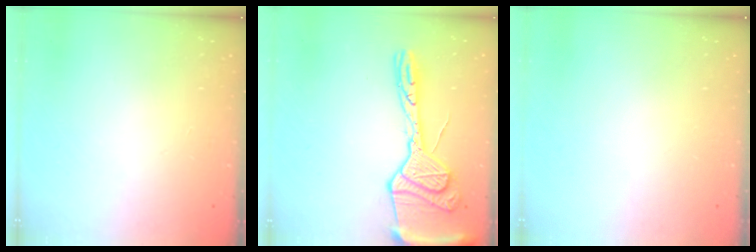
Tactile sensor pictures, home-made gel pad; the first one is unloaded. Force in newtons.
{"total": 19.1, "press": 19.0, "slide": 1.7}
{"total": 0.0}